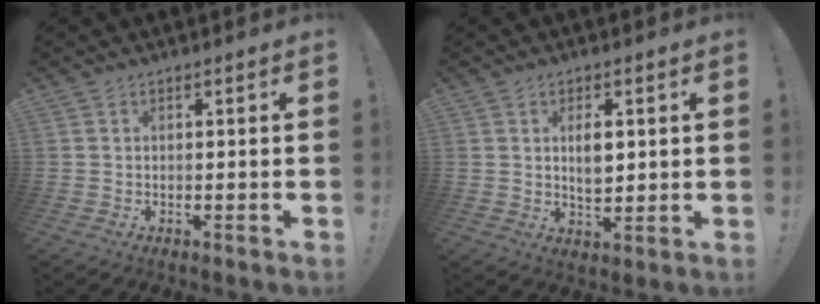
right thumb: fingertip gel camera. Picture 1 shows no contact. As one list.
[{"total": 5.8, "force": [1.4, 3.4, 4.5], "torque": [-0.059, -0.002, 0.020]}]